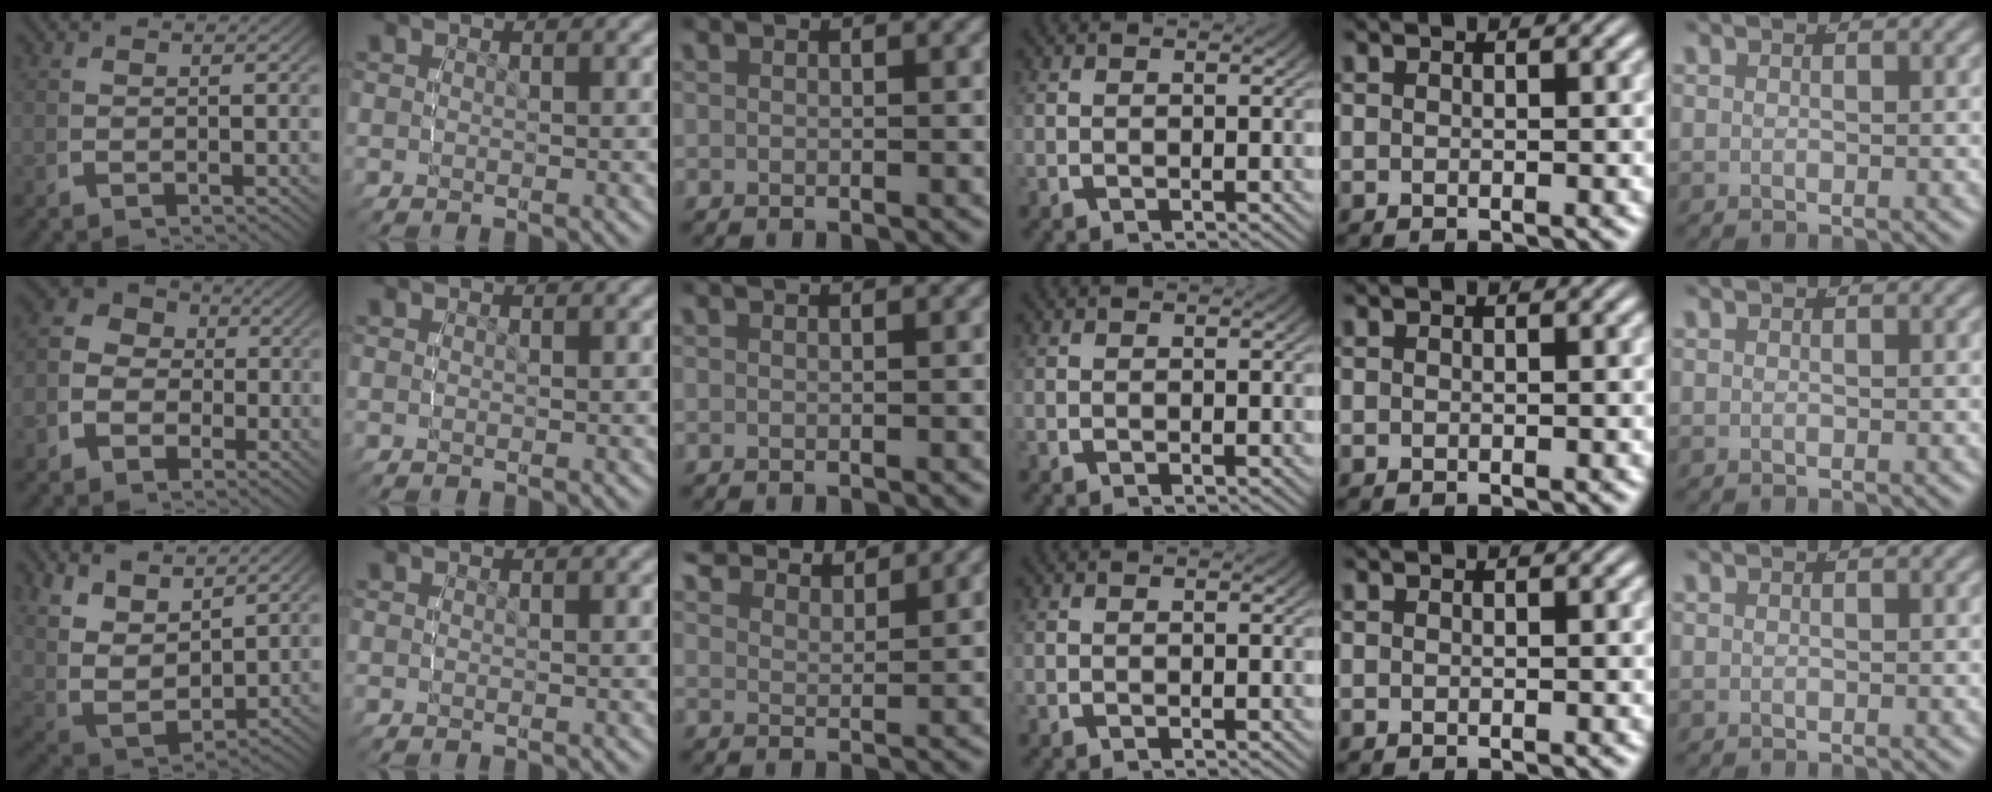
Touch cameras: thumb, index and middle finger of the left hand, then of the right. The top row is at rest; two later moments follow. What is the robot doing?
{"motion": "lift_and_place", "object": "air blower"}